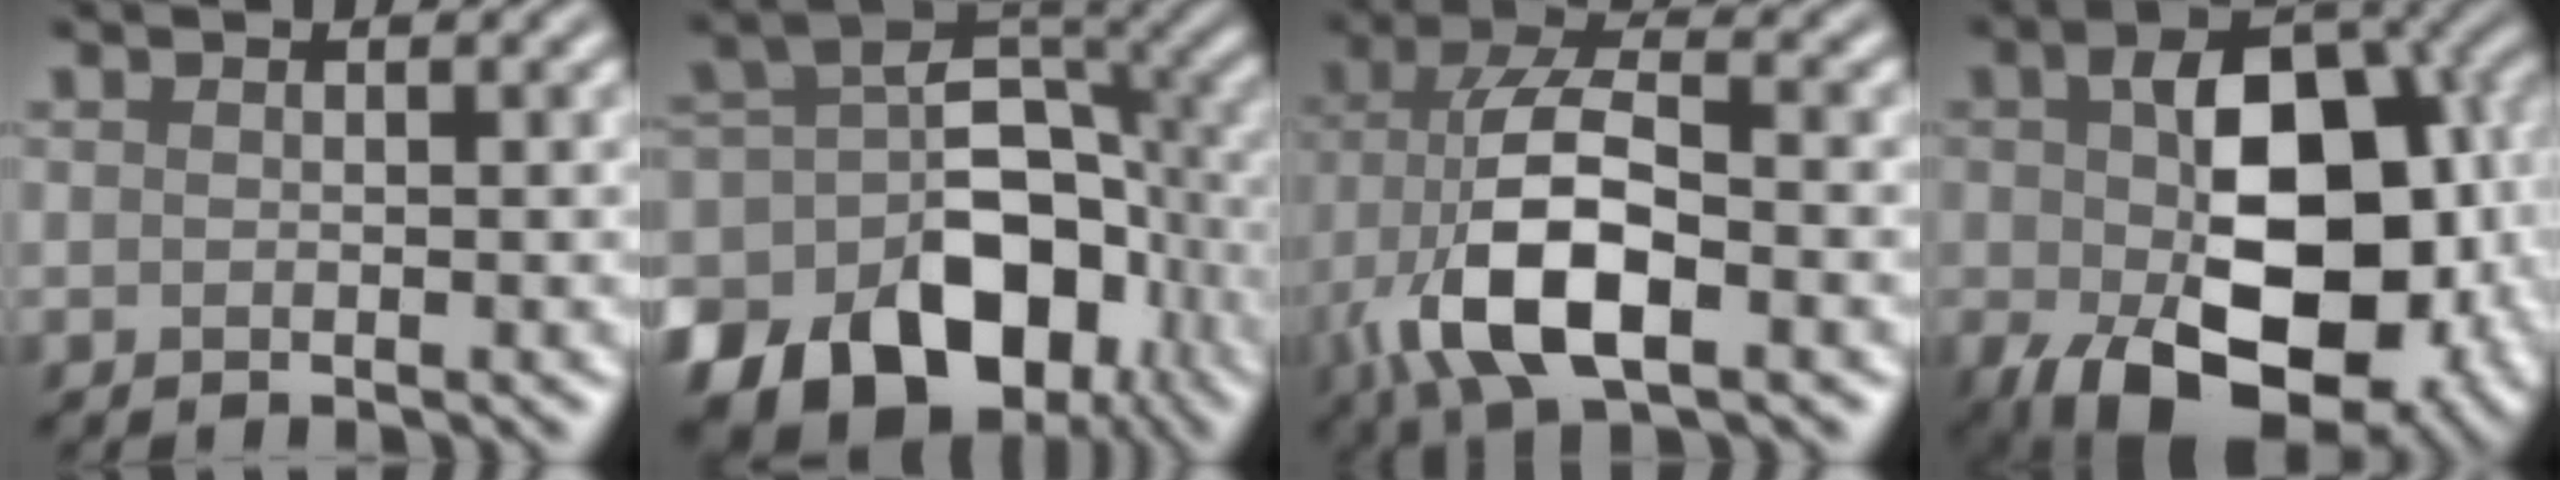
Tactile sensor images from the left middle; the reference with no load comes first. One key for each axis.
{"total": 15.5, "fx": -6.6, "fy": 10.6, "fz": 9.2, "tx": -0.167, "ty": -0.008, "tz": -0.096}
{"total": 9.6, "fx": -3.3, "fy": 4.1, "fz": 8.1, "tx": -0.168, "ty": 0.000, "tz": -0.067}
{"total": 15.6, "fx": -2.5, "fy": 9.7, "fz": 12.0, "tx": -0.182, "ty": -0.030, "tz": -0.032}